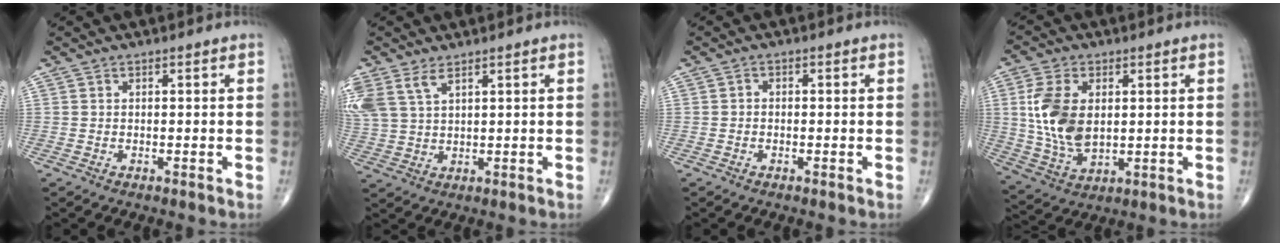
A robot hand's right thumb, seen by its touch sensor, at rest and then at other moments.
{"total": 8.5, "force": [4.7, 4.2, 5.6], "torque": [-0.144, -0.001, 0.106]}
{"total": 0.8, "force": [-0.3, 0.6, 0.4], "torque": [-0.001, 0.003, -0.009]}
{"total": 12.4, "force": [1.8, 7.4, 9.8], "torque": [-0.193, -0.010, 0.043]}